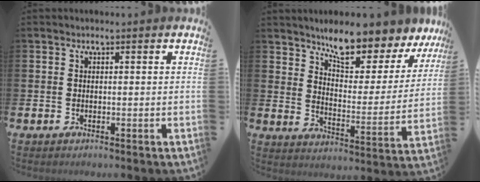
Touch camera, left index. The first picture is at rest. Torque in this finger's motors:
{"motor_torque": [1.17, -0.97, 1.05, 0.21]}